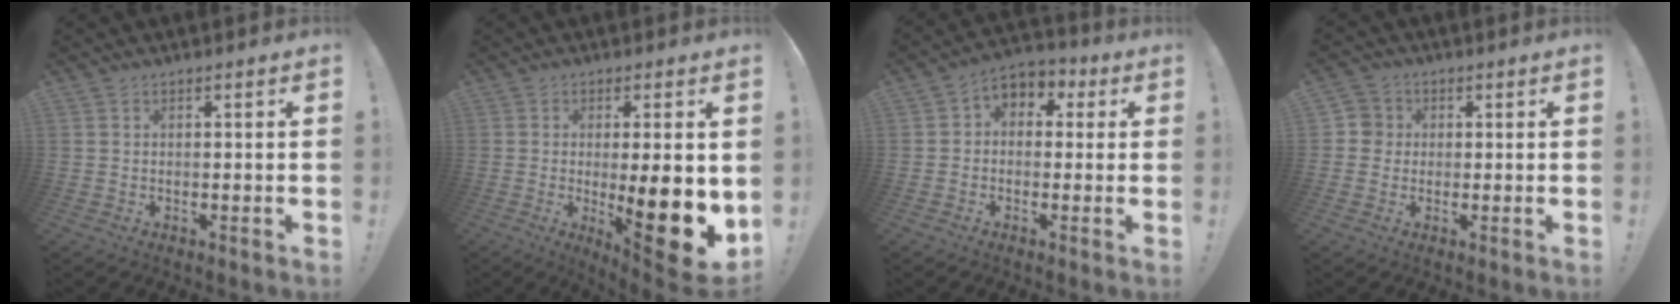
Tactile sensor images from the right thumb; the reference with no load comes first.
{"total": 16.7, "force": [-1.8, 4.1, 16.1], "torque": [-0.205, -0.017, -0.014]}
{"total": 5.3, "force": [-0.4, 4.8, 2.3], "torque": [-0.029, 0.011, -0.003]}
{"total": 3.8, "force": [0.1, 3.7, 1.0], "torque": [-0.011, 0.005, 0.001]}